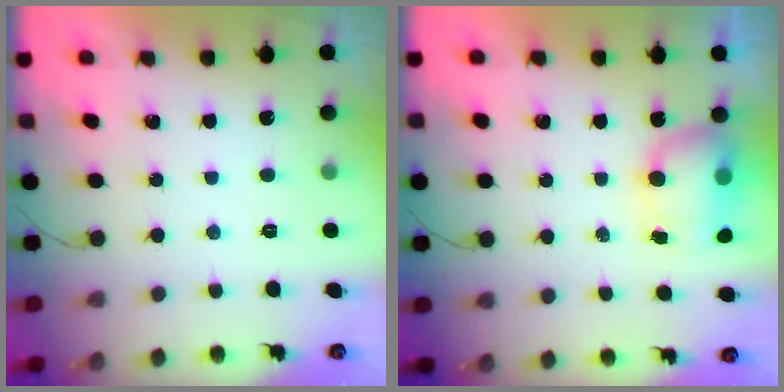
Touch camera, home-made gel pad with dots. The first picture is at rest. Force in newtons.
{"total": 11.3, "press": 8.5, "slide": 7.5}